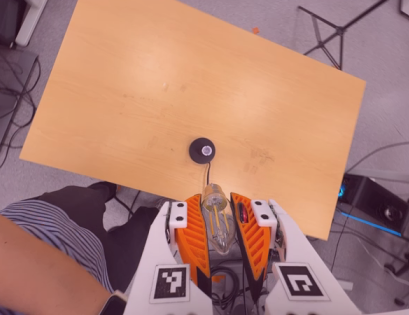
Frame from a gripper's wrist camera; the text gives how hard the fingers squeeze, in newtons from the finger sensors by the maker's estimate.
{"total": 20.3, "left": 21.6, "right": 19.1}